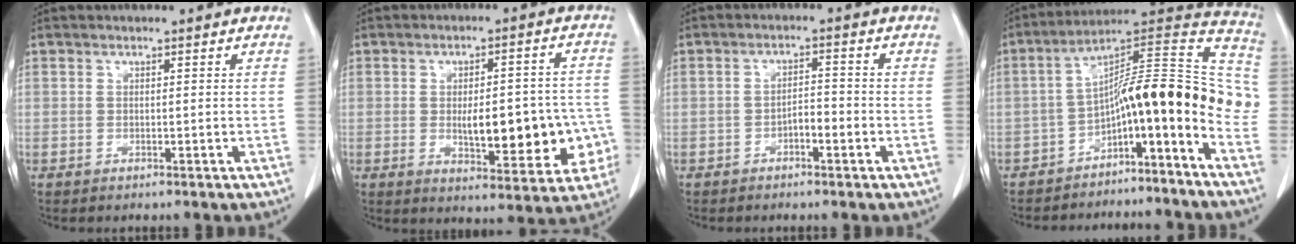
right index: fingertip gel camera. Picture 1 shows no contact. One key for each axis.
{"total": 13.7, "fx": -2.5, "fy": 5.0, "fz": 12.5, "tx": -0.153, "ty": 0.020, "tz": -0.020}
{"total": 3.7, "fx": -2.3, "fy": 1.1, "fz": 2.7, "tx": -0.046, "ty": 0.014, "tz": -0.038}
{"total": 16.0, "fx": -7.4, "fy": 2.8, "fz": 13.9, "tx": -0.186, "ty": 0.076, "tz": -0.112}